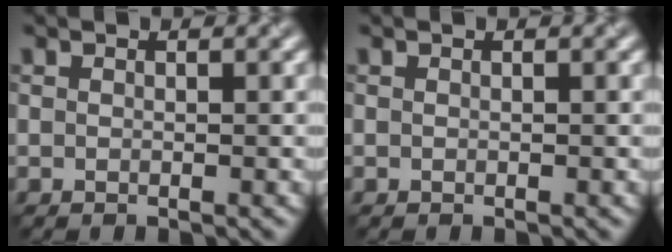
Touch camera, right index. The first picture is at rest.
{"total": 0.0}